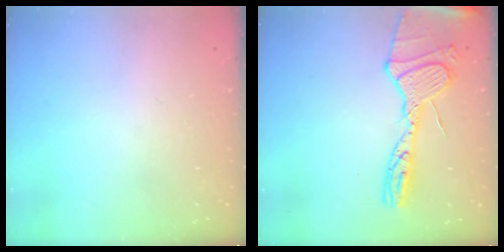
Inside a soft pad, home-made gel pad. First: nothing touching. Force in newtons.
{"total": 17.2, "press": 17.2, "slide": 1.5}